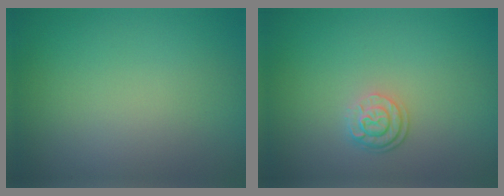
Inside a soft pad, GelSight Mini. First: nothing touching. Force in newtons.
{"total": 2.5, "press": 1.9, "slide": 1.6}